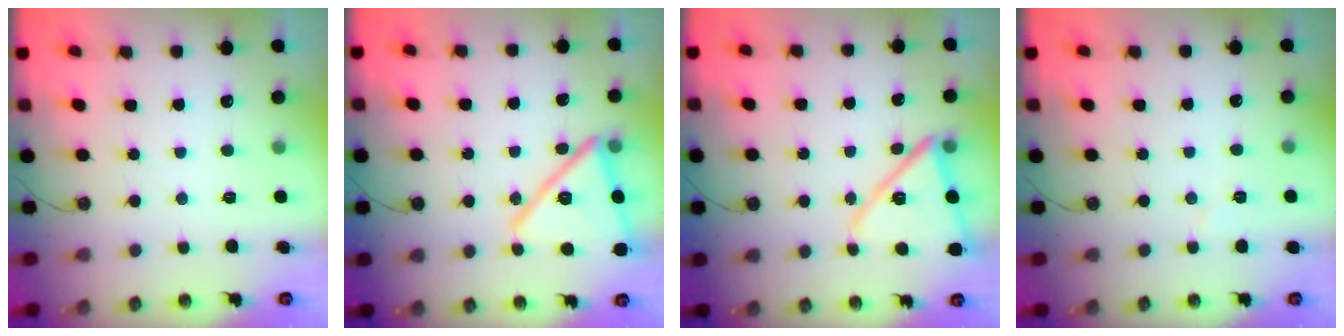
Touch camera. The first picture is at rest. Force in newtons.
{"total": 18.4, "press": 18.4, "slide": 1.1}
{"total": 14.2, "press": 14.1, "slide": 1.2}
{"total": 3.7, "press": 3.6, "slide": 0.8}